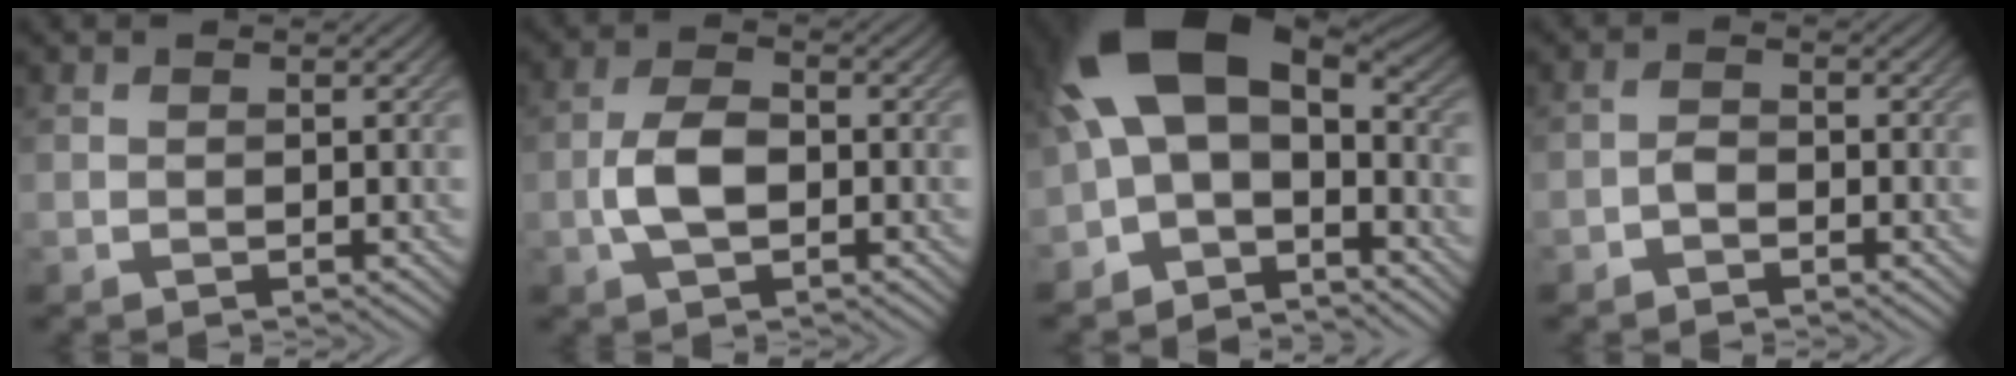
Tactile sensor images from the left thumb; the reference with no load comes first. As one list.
[{"total": 4.9, "force": [-1.1, 2.6, 4.0], "torque": [-0.092, 0.004, -0.027]}, {"total": 13.3, "force": [-1.4, 7.8, 10.7], "torque": [-0.201, 0.005, -0.039]}, {"total": 1.6, "force": [-1.1, 0.9, 0.9], "torque": [-0.016, 0.005, -0.025]}]